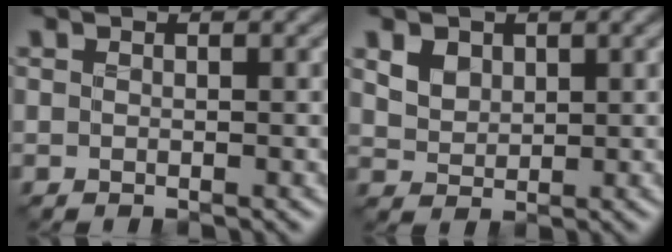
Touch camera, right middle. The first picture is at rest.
{"total": 3.2, "force": [1.5, 2.4, 1.6], "torque": [-0.049, 0.005, 0.030]}